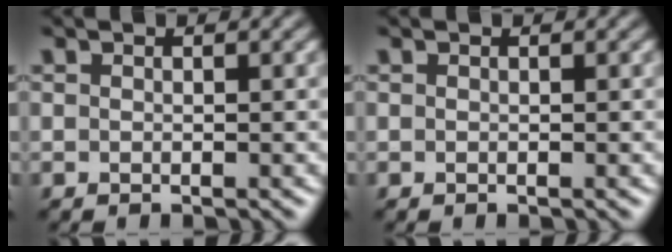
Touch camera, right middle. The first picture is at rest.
{"total": 0.0}